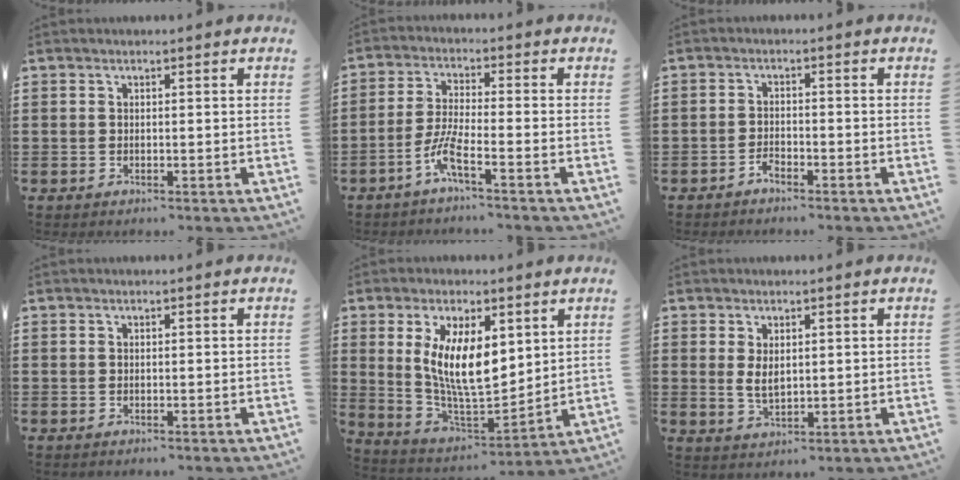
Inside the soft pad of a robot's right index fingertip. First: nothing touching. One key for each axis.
{"total": 5.4, "fx": -3.3, "fy": 0.3, "fz": 4.3, "tx": -0.106, "ty": -0.013, "tz": -0.069}
{"total": 1.8, "fx": -1.6, "fy": 0.4, "fz": 0.6, "tx": -0.016, "ty": 0.001, "tz": -0.033}
{"total": 0.0}
{"total": 10.7, "fx": 3.2, "fy": 4.7, "fz": 9.1, "tx": -0.177, "ty": -0.006, "tz": 0.058}
{"total": 2.9, "fx": 0.8, "fy": 1.5, "fz": 2.4, "tx": -0.049, "ty": 0.004, "tz": 0.016}